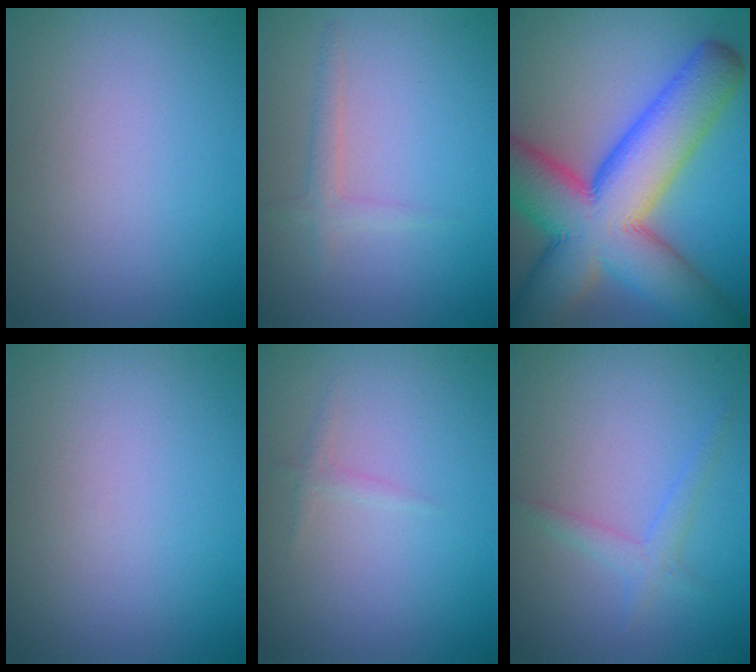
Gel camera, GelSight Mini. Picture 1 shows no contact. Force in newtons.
{"total": 1.3, "press": 1.3, "slide": 0.0}
{"total": 14.8, "press": 14.8, "slide": 0.6}
{"total": 0.0}
{"total": 0.7, "press": 0.7, "slide": 0.0}
{"total": 1.6, "press": 1.6, "slide": 0.2}